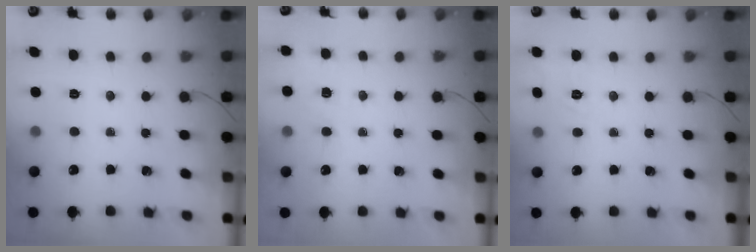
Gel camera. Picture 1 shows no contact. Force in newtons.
{"total": 1.4, "press": 0.5, "slide": 1.3}
{"total": 3.3, "press": 2.6, "slide": 2.0}